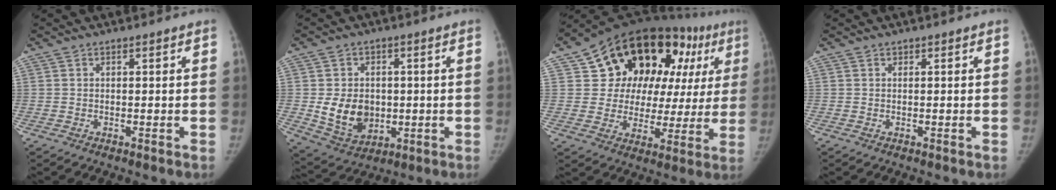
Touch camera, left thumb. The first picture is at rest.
{"total": 10.3, "force": [-0.4, 8.1, 6.4], "torque": [-0.078, -0.009, 0.015]}
{"total": 25.0, "force": [10.2, 15.7, 16.6], "torque": [-0.176, 0.019, 0.151]}
{"total": 0.0}